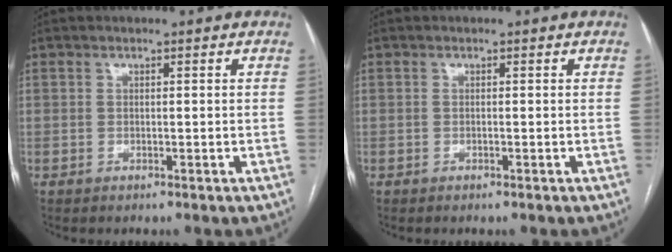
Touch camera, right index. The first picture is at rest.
{"total": 0.0}